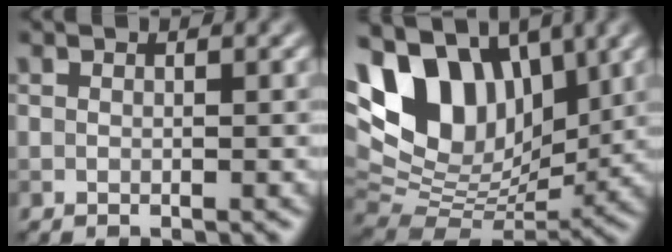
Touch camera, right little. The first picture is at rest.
{"total": 11.5, "force": [5.3, 7.0, 7.5], "torque": [-0.142, 0.011, 0.094]}